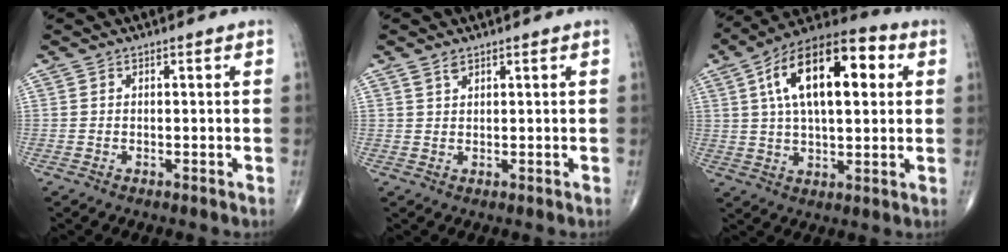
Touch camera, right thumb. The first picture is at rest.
{"total": 1.5, "force": [1.1, 0.6, 0.7], "torque": [-0.009, -0.001, 0.021]}
{"total": 20.4, "force": [5.4, 9.5, 17.2], "torque": [-0.265, 0.019, 0.077]}